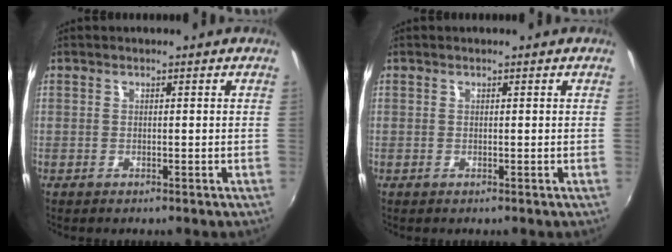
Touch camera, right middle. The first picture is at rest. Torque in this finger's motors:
{"motor_torque": [-0.09, 0.06, -0.01, 0.00]}